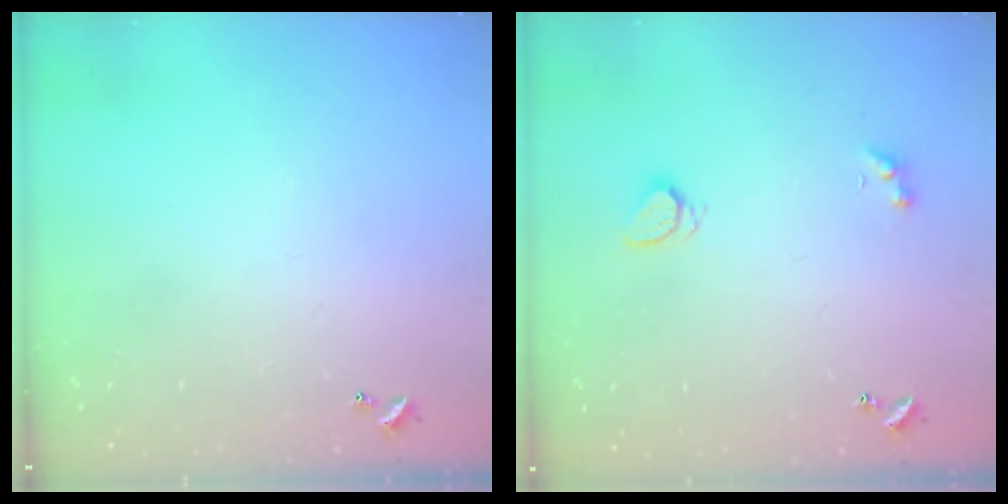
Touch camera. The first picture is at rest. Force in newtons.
{"total": 2.1, "press": 2.0, "slide": 0.6}